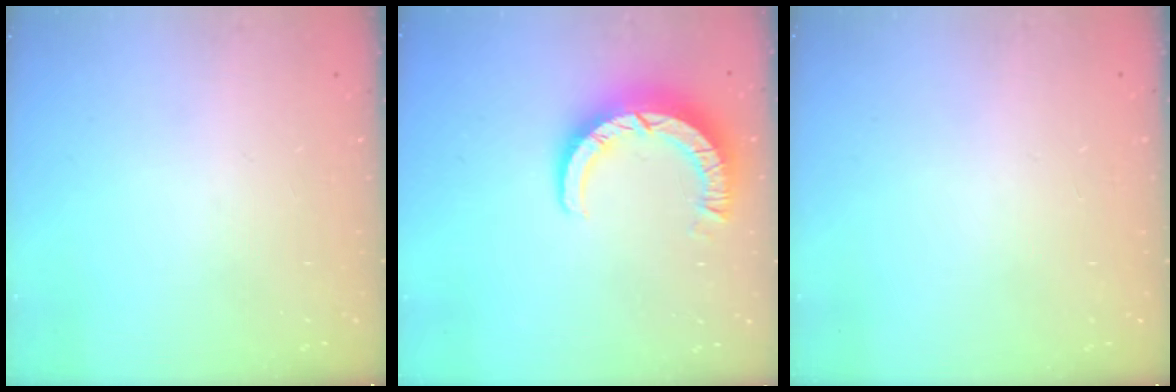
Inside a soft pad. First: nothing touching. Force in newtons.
{"total": 9.0, "press": 9.0, "slide": 1.0}
{"total": 2.6, "press": 2.6, "slide": 0.2}